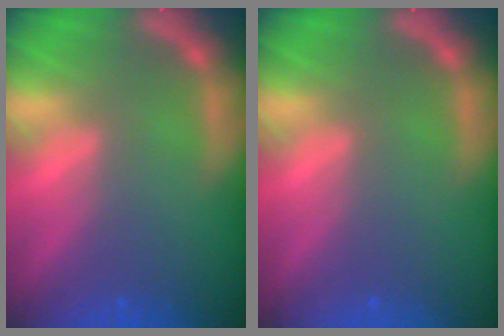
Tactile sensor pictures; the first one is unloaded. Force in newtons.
{"total": 0.0}